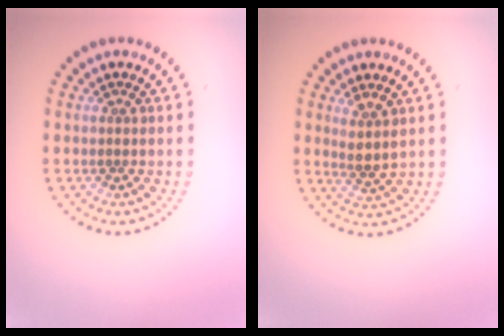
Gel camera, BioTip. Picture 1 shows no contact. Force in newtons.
{"total": 2.2, "press": 1.6, "slide": 1.5}